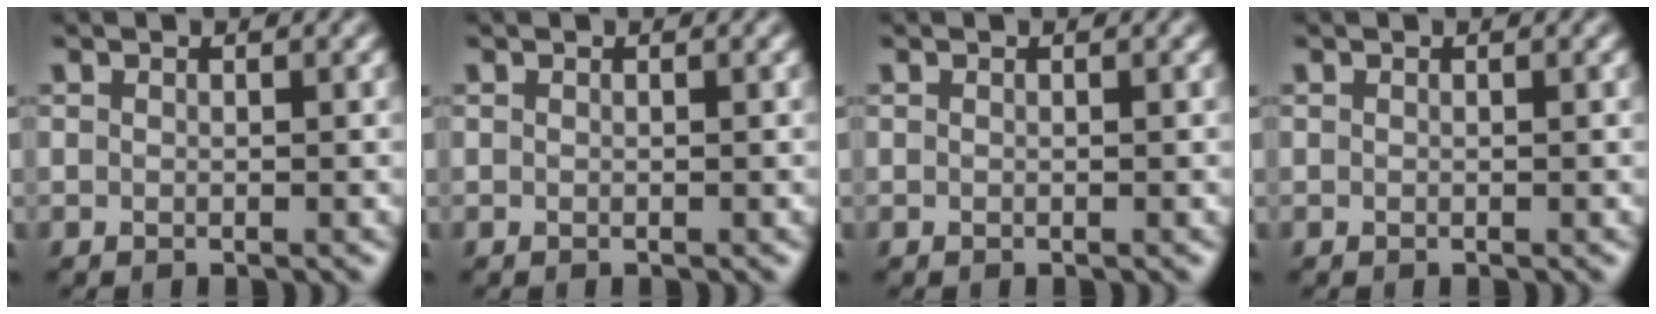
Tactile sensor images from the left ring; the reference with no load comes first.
{"total": 0.0}
{"total": 0.0}
{"total": 0.0}